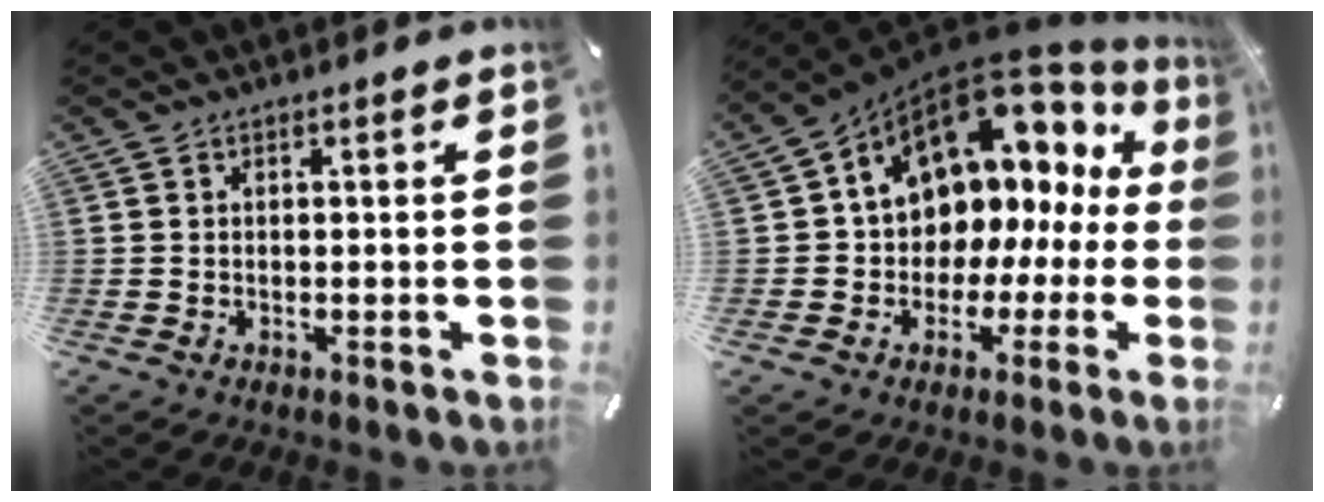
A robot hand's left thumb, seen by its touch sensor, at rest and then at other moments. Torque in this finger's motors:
{"motor_torque": [1.58, 3.43, 1.70, -1.07, 0.52]}